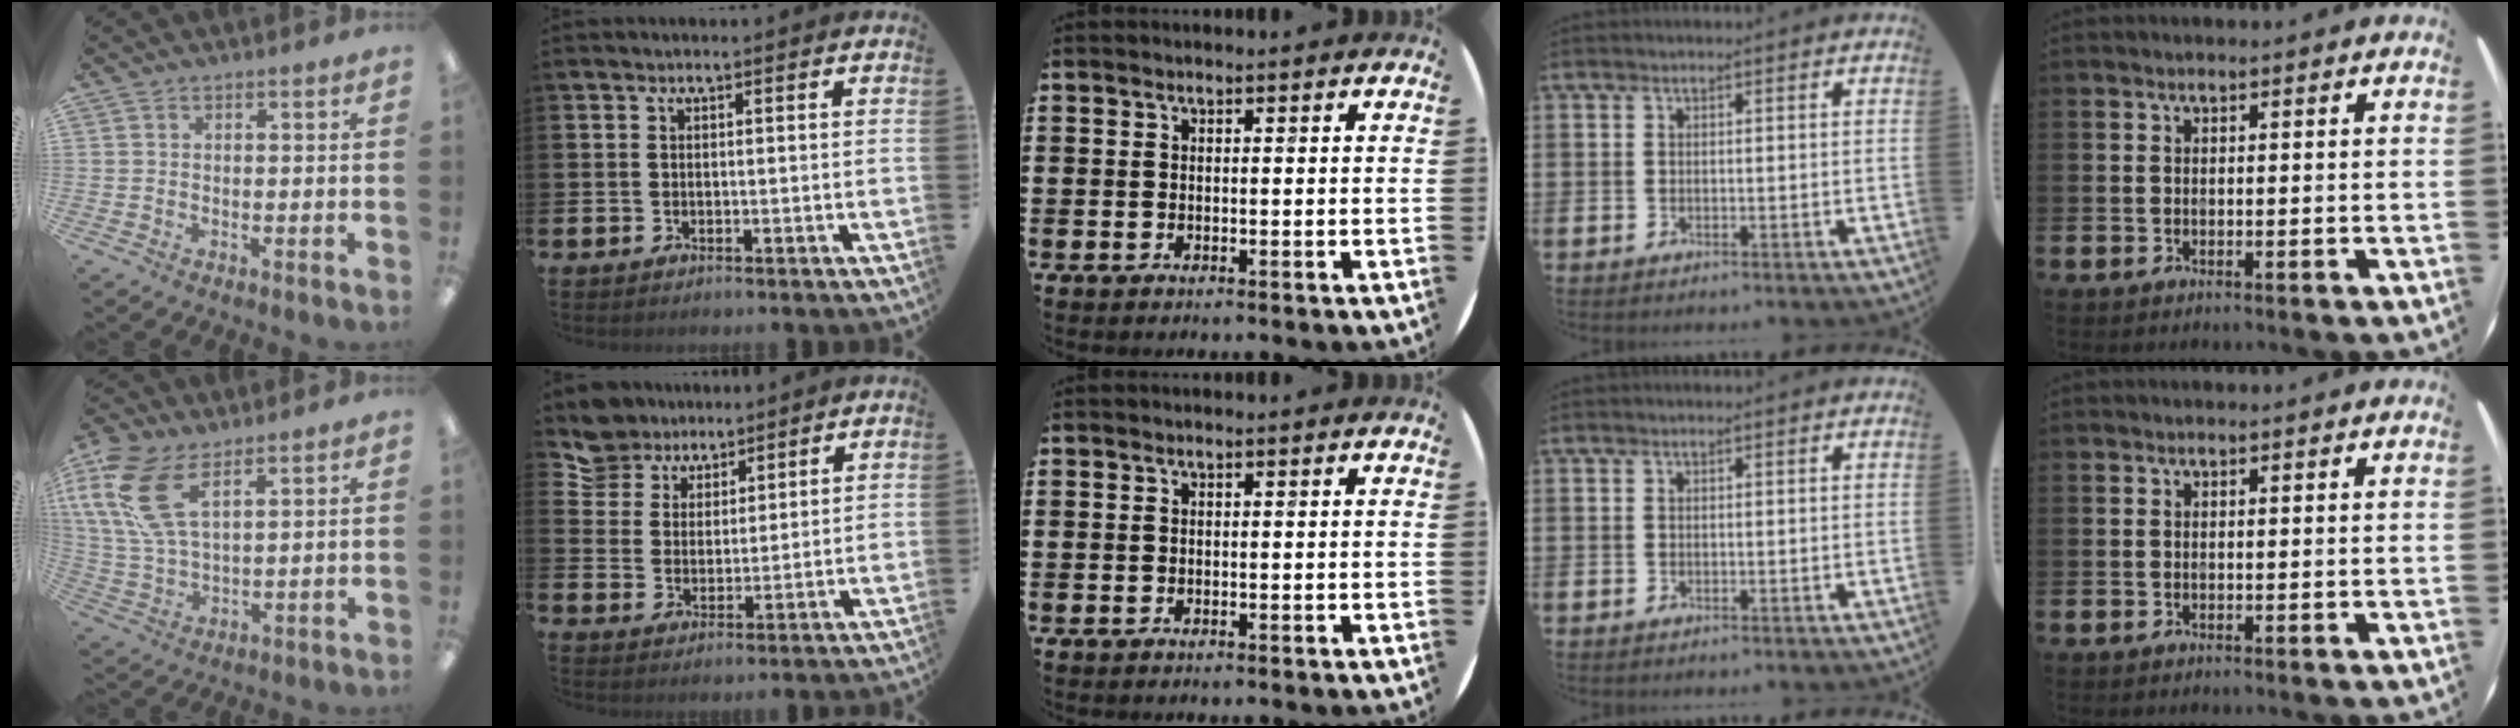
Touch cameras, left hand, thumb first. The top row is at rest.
{"thumb": {"total": 16.0, "force": [8.2, 7.1, 11.7], "torque": [-0.267, -0.027, 0.146]}, "index": {"total": 6.5, "force": [6.0, 2.4, -0.8], "torque": [-0.024, -0.035, 0.111]}}